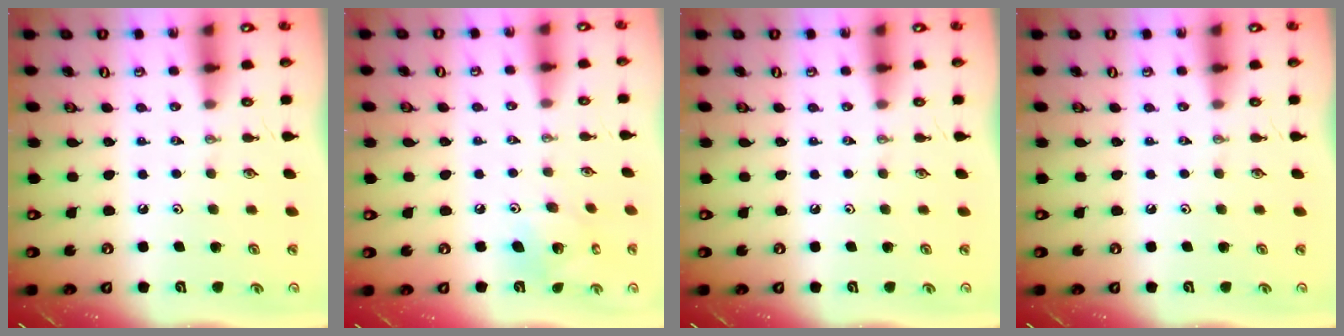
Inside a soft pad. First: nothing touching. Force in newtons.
{"total": 8.6, "press": 8.6, "slide": 0.3}
{"total": 0.0}
{"total": 0.0}